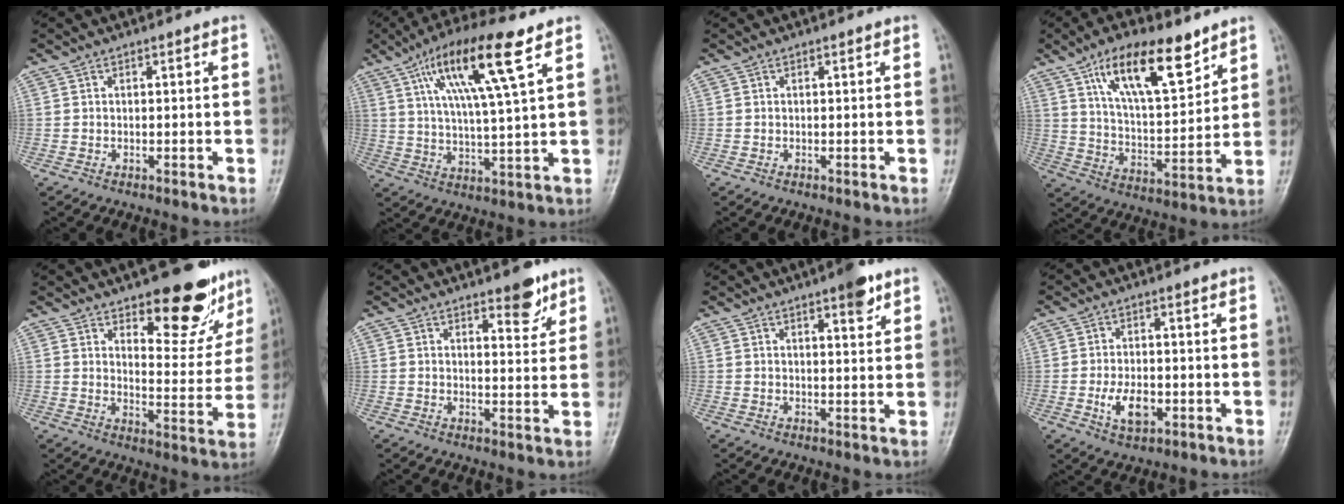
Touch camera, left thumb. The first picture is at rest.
{"total": 15.5, "force": [7.3, 2.2, 13.5], "torque": [-0.250, -0.014, 0.130]}
{"total": 0.0}
{"total": 16.5, "force": [9.8, 6.1, 11.8], "torque": [-0.169, -0.043, 0.174]}
{"total": 14.7, "force": [10.3, 5.9, 8.6], "torque": [-0.054, -0.074, 0.149]}
{"total": 5.3, "force": [3.6, 2.1, 3.3], "torque": [-0.025, -0.024, 0.048]}
{"total": 4.8, "force": [3.0, 1.3, 3.5], "torque": [-0.039, -0.015, 0.040]}
{"total": 6.0, "force": [-1.6, 3.5, 4.5], "torque": [-0.075, 0.003, -0.025]}